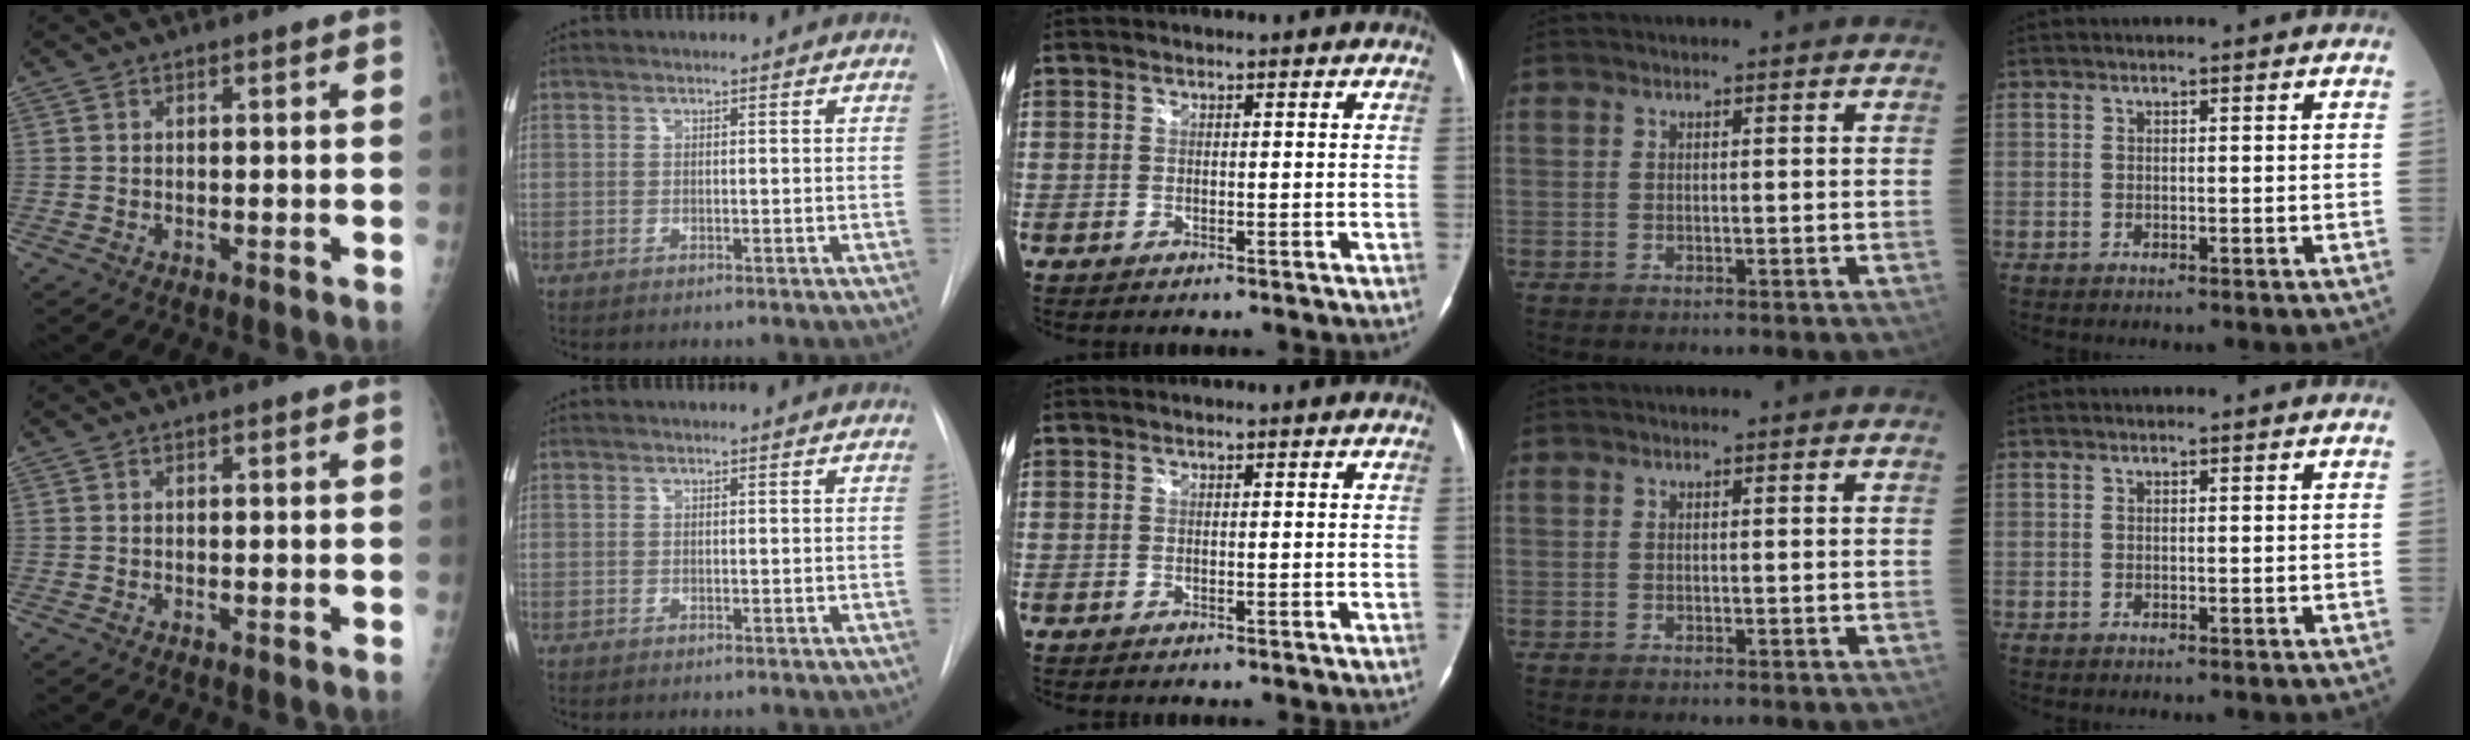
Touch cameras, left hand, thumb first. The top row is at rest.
{}